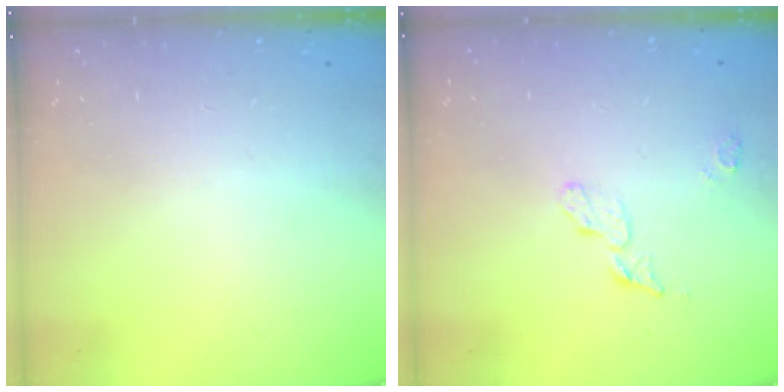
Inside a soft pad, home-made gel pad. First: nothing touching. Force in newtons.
{"total": 4.8, "press": 4.8, "slide": 0.3}